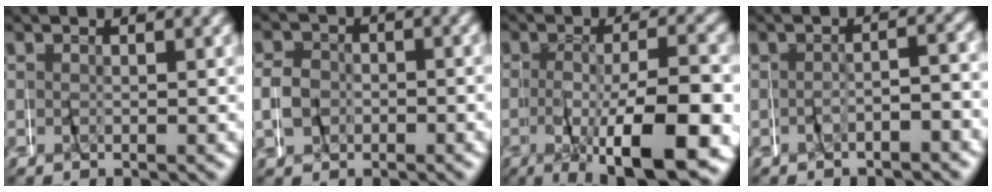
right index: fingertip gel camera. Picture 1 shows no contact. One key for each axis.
{"total": 2.7, "fx": -0.7, "fy": 2.6, "fz": 0.3, "tx": -0.010, "ty": 0.003, "tz": -0.016}
{"total": 9.4, "fx": -3.7, "fy": 3.1, "fz": 8.0, "tx": -0.119, "ty": -0.010, "tz": -0.051}
{"total": 2.0, "fx": -2.0, "fy": 0.5, "fz": 0.1, "tx": 0.006, "ty": 0.014, "tz": -0.043}